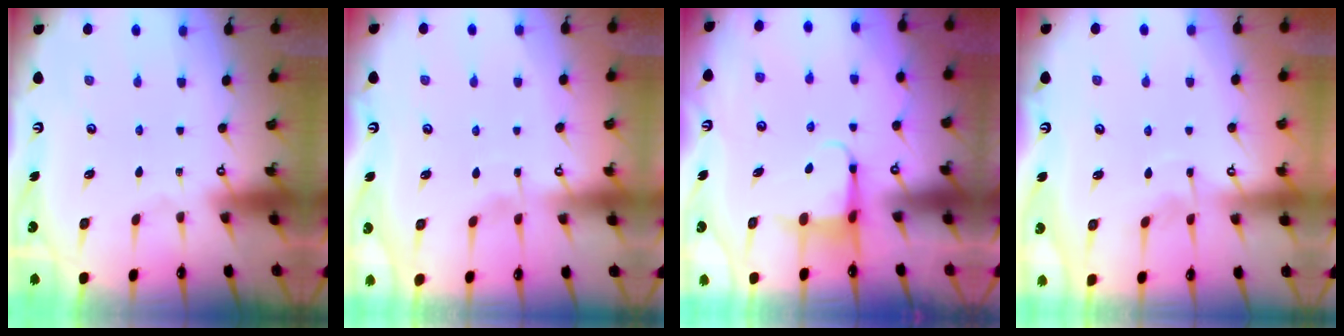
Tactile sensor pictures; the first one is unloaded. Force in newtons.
{"total": 2.0, "press": 2.0, "slide": 0.3}
{"total": 5.1, "press": 5.0, "slide": 0.7}
{"total": 2.9, "press": 2.9, "slide": 0.4}